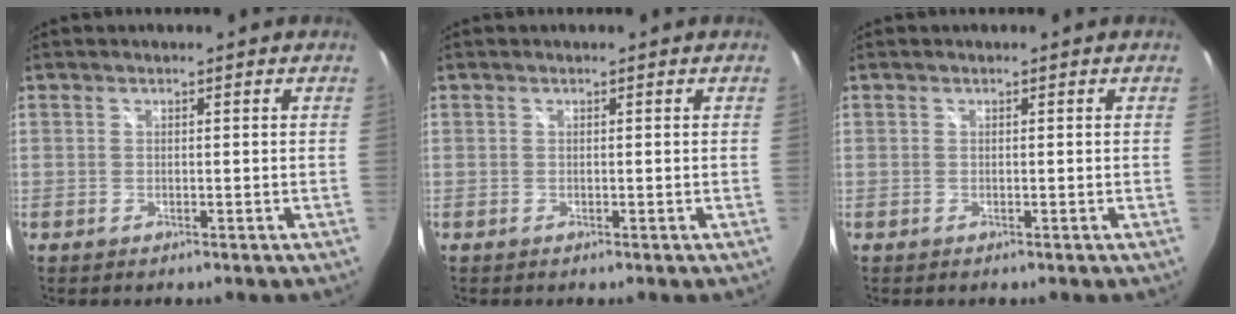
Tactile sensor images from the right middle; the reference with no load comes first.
{"total": 0.0}
{"total": 0.0}